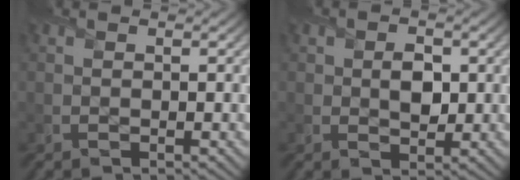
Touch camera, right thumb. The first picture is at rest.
{"total": 2.8, "force": [0.3, 2.0, 1.9], "torque": [-0.030, -0.007, 0.005]}